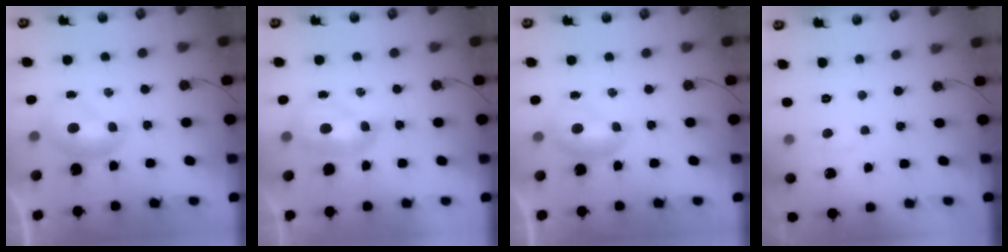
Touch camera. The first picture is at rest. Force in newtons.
{"total": 2.2, "press": 2.1, "slide": 0.6}
{"total": 0.7, "press": 0.6, "slide": 0.3}
{"total": 1.6, "press": 1.5, "slide": 0.6}